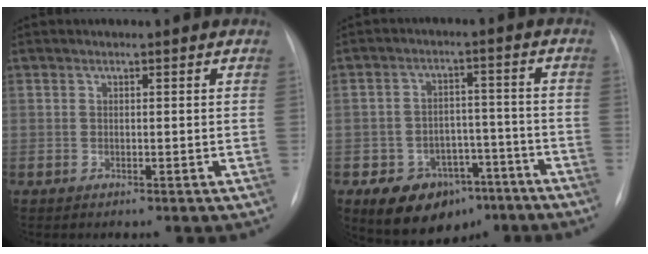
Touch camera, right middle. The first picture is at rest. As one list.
[{"total": 10.6, "force": [-6.5, 7.2, 4.3], "torque": [-0.059, 0.027, -0.089]}]